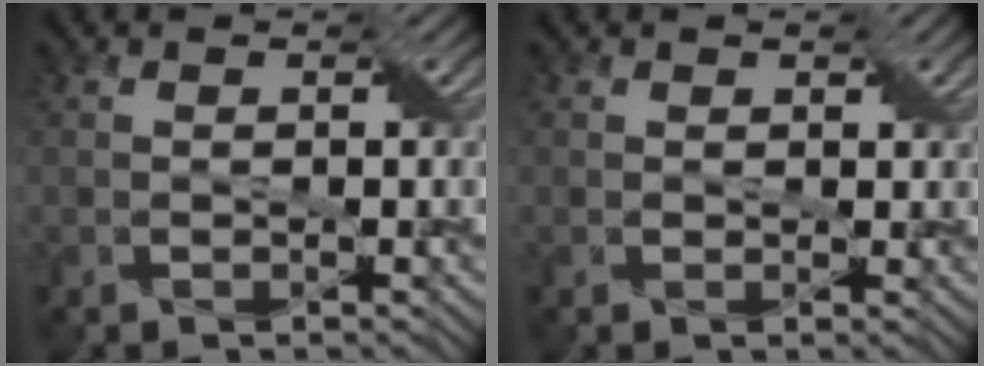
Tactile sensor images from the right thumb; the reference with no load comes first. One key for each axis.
{"total": 0.6, "fx": 0.5, "fy": 0.3, "fz": -0.1, "tx": 0.002, "ty": 0.003, "tz": 0.006}